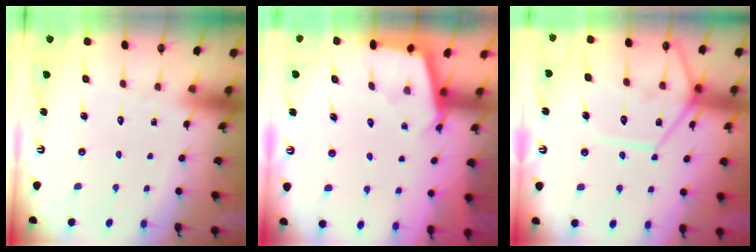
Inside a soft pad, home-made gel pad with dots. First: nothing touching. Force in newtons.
{"total": 3.0, "press": 3.0, "slide": 0.3}
{"total": 14.7, "press": 14.6, "slide": 1.7}